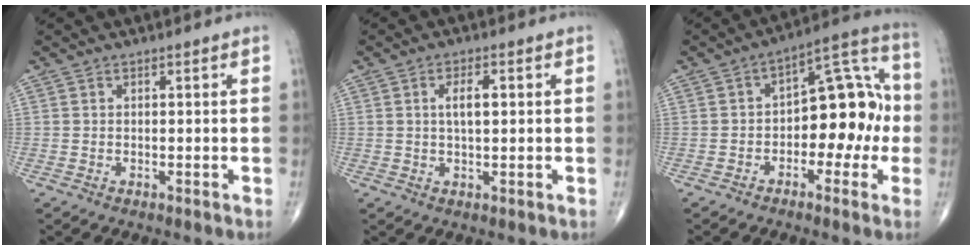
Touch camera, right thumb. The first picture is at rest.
{"total": 3.9, "force": [0.7, 1.6, 3.5], "torque": [-0.058, 0.001, 0.012]}
{"total": 13.5, "force": [-1.9, 7.9, 10.7], "torque": [-0.100, 0.047, -0.037]}